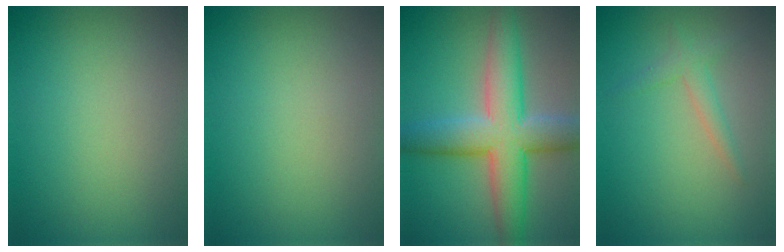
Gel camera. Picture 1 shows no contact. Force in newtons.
{"total": 0.0}
{"total": 8.6, "press": 8.6, "slide": 0.2}
{"total": 1.6, "press": 1.6, "slide": 0.0}